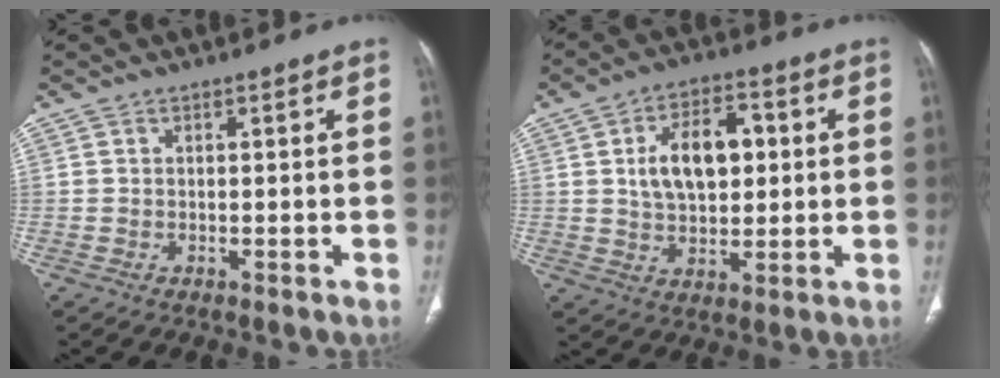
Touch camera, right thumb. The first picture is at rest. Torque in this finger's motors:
{"motor_torque": [0.12, 0.18, 0.39, -0.15, 0.21]}